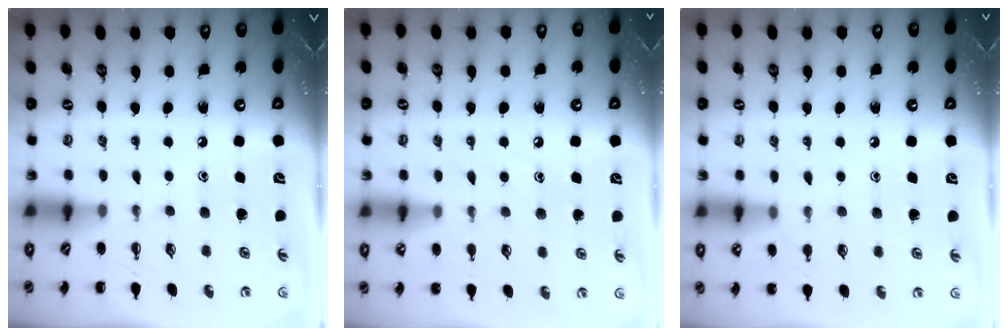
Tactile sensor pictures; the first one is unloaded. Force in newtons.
{"total": 6.2, "press": 6.0, "slide": 1.6}
{"total": 5.7, "press": 5.5, "slide": 1.7}